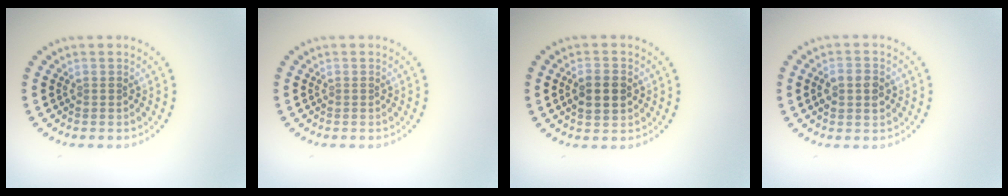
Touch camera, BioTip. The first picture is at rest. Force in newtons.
{"total": 0.0}
{"total": 2.9, "press": 2.9, "slide": 0.1}
{"total": 3.4, "press": 3.4, "slide": 0.1}